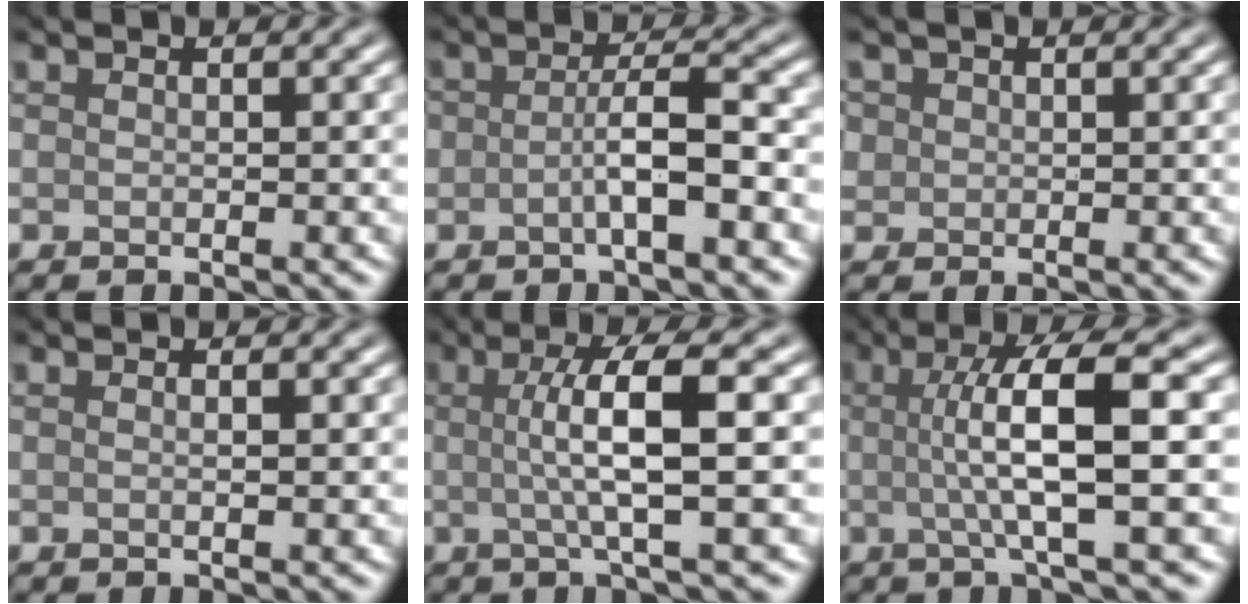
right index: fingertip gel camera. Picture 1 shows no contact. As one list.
[{"total": 3.1, "force": [-1.2, 0.9, 2.7], "torque": [-0.048, 0.011, -0.025]}, {"total": 2.1, "force": [0.8, 1.8, 0.6], "torque": [-0.017, 0.008, 0.016]}, {"total": 0.6, "force": [0.1, 0.1, 0.6], "torque": [-0.010, 0.001, 0.001]}, {"total": 6.3, "force": [0.4, 1.2, 6.1], "torque": [-0.104, 0.008, 0.001]}, {"total": 7.6, "force": [0.4, 1.5, 7.4], "torque": [-0.123, 0.008, 0.005]}]